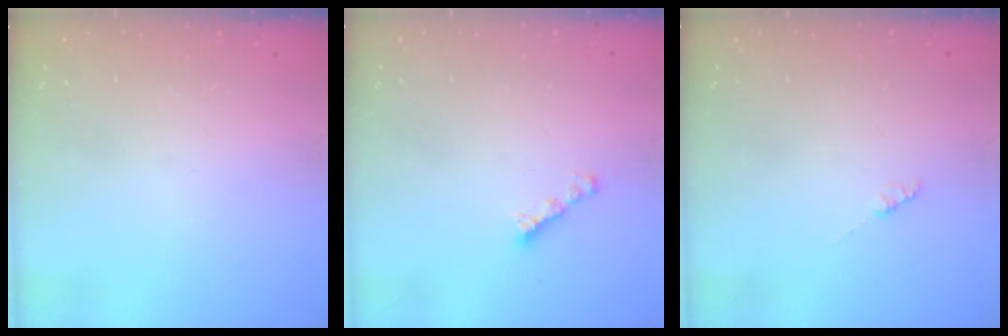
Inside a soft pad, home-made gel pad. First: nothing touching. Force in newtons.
{"total": 3.0, "press": 3.0, "slide": 0.1}
{"total": 1.4, "press": 1.4, "slide": 0.2}